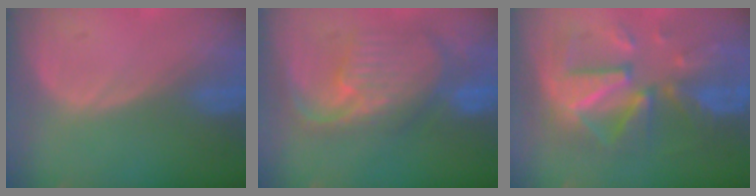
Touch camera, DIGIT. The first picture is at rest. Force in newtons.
{"total": 10.9, "press": 9.6, "slide": 5.1}
{"total": 11.8, "press": 11.8, "slide": 1.2}